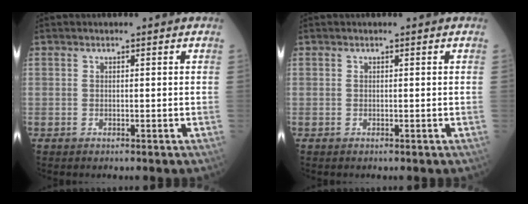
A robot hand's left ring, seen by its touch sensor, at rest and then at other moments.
{"total": 0.0}